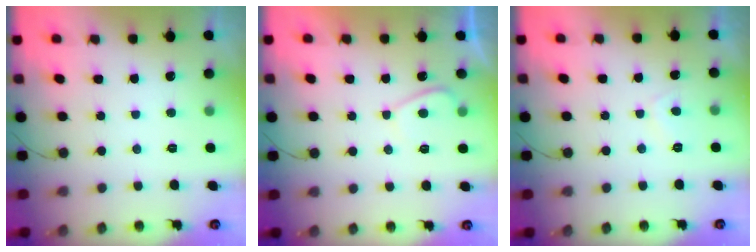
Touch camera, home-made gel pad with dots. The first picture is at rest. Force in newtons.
{"total": 2.5, "press": 2.3, "slide": 0.8}
{"total": 2.4, "press": 2.3, "slide": 0.5}